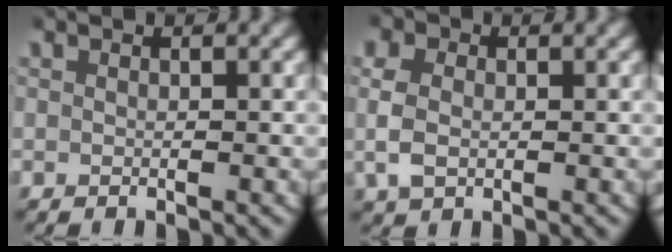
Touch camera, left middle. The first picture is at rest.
{"total": 3.9, "force": [0.2, 3.2, 2.2], "torque": [-0.070, -0.008, 0.007]}